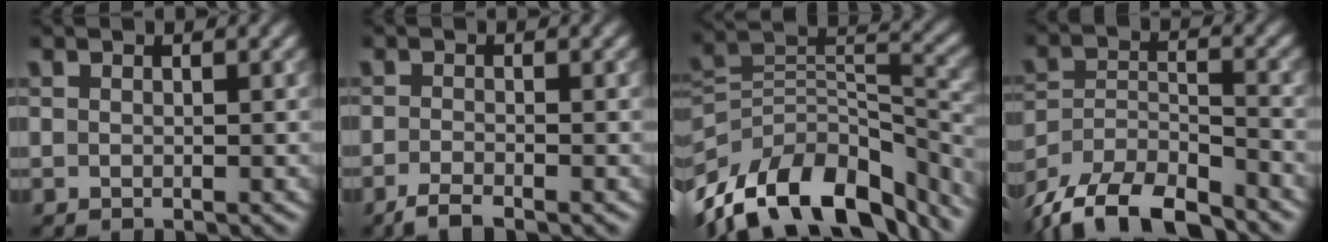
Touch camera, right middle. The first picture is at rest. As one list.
[{"total": 2.0, "force": [-1.5, 0.4, 1.2], "torque": [-0.020, -0.004, -0.038]}, {"total": 13.7, "force": [-9.0, 7.0, 7.6], "torque": [-0.161, 0.022, -0.157]}, {"total": 11.3, "force": [-10.0, 3.5, 4.1], "torque": [-0.068, -0.016, -0.161]}]